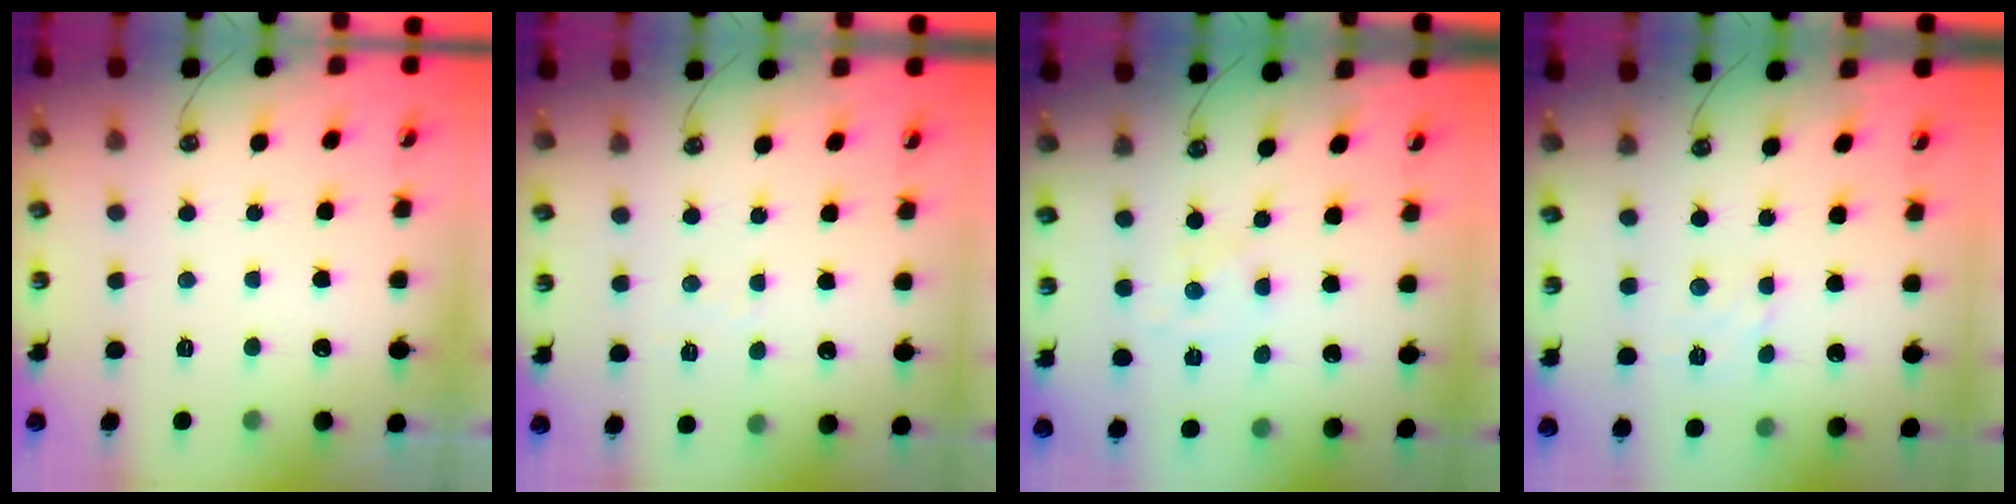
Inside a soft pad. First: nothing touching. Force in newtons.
{"total": 2.3, "press": 2.2, "slide": 0.4}
{"total": 1.5, "press": 1.5, "slide": 0.2}
{"total": 1.6, "press": 1.5, "slide": 0.5}